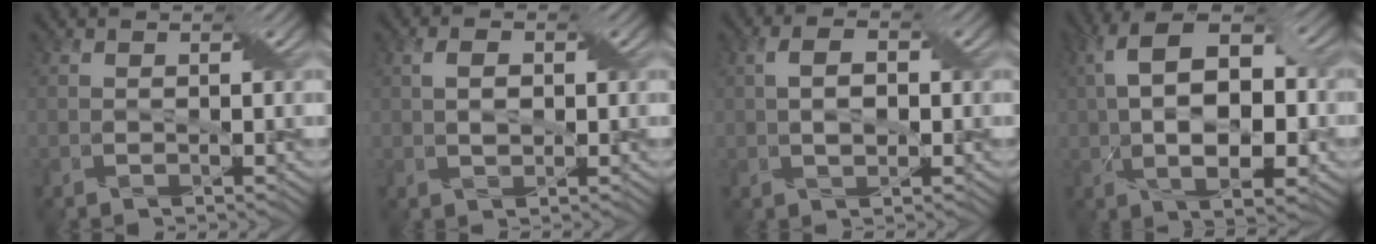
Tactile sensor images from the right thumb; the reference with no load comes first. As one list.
[{"total": 2.7, "force": [0.4, 1.5, 2.1], "torque": [-0.038, -0.001, 0.010]}, {"total": 3.6, "force": [0.2, 1.9, 3.1], "torque": [-0.062, 0.001, 0.001]}, {"total": 14.0, "force": [0.6, 7.2, 12.0], "torque": [-0.202, 0.014, 0.010]}]